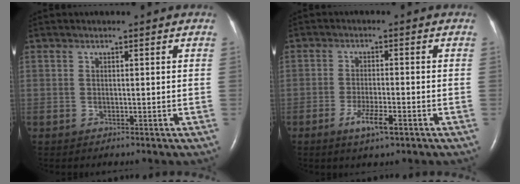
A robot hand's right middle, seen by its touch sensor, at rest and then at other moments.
{"total": 4.4, "force": [-2.4, 0.5, 3.6], "torque": [-0.070, -0.005, -0.044]}